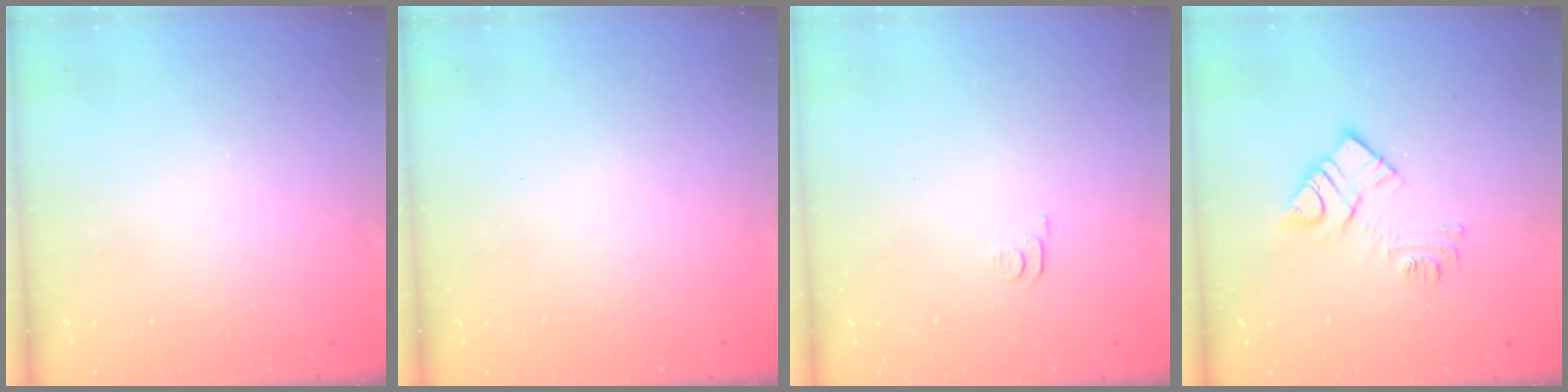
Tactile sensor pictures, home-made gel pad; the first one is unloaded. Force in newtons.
{"total": 0.0}
{"total": 7.2, "press": 7.1, "slide": 0.8}
{"total": 11.0, "press": 11.0, "slide": 0.6}